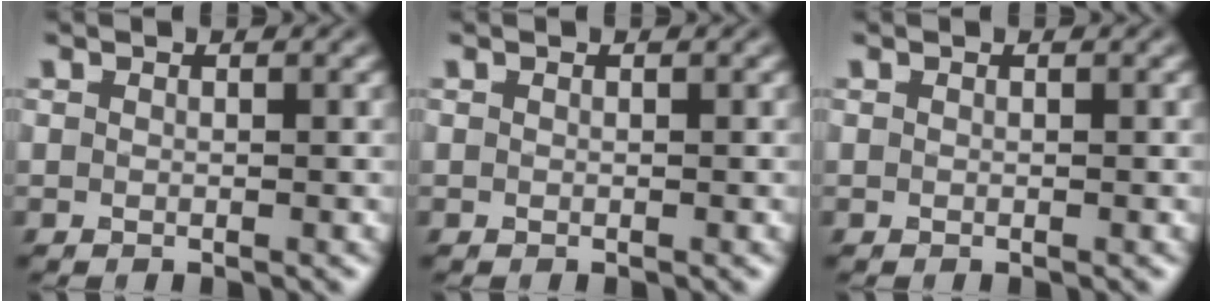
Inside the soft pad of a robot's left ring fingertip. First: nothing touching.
{"total": 0.0}
{"total": 0.0}